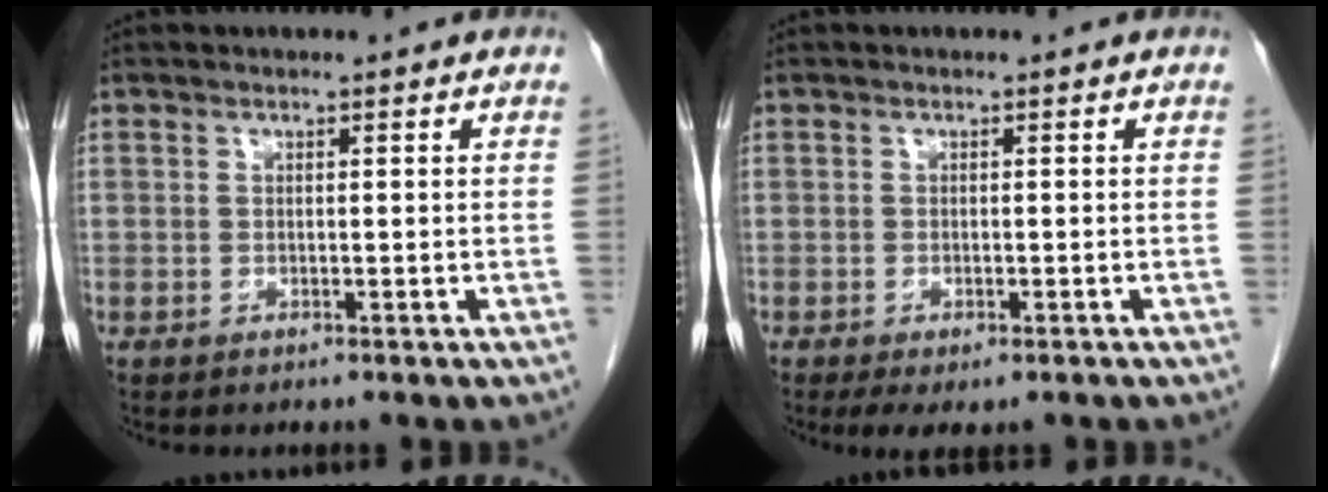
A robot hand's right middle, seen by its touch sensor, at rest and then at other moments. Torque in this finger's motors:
{"motor_torque": [0.68, -0.40, 0.04, 0.05]}